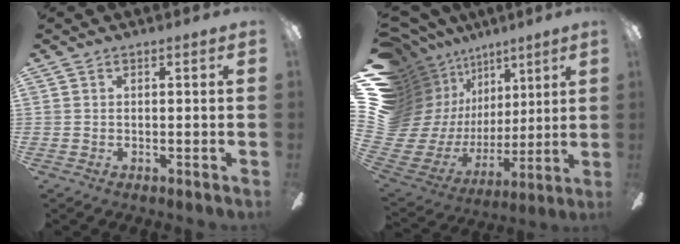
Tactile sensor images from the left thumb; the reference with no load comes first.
{"total": 19.8, "force": [7.3, 16.6, 7.8], "torque": [-0.170, -0.098, 0.196]}